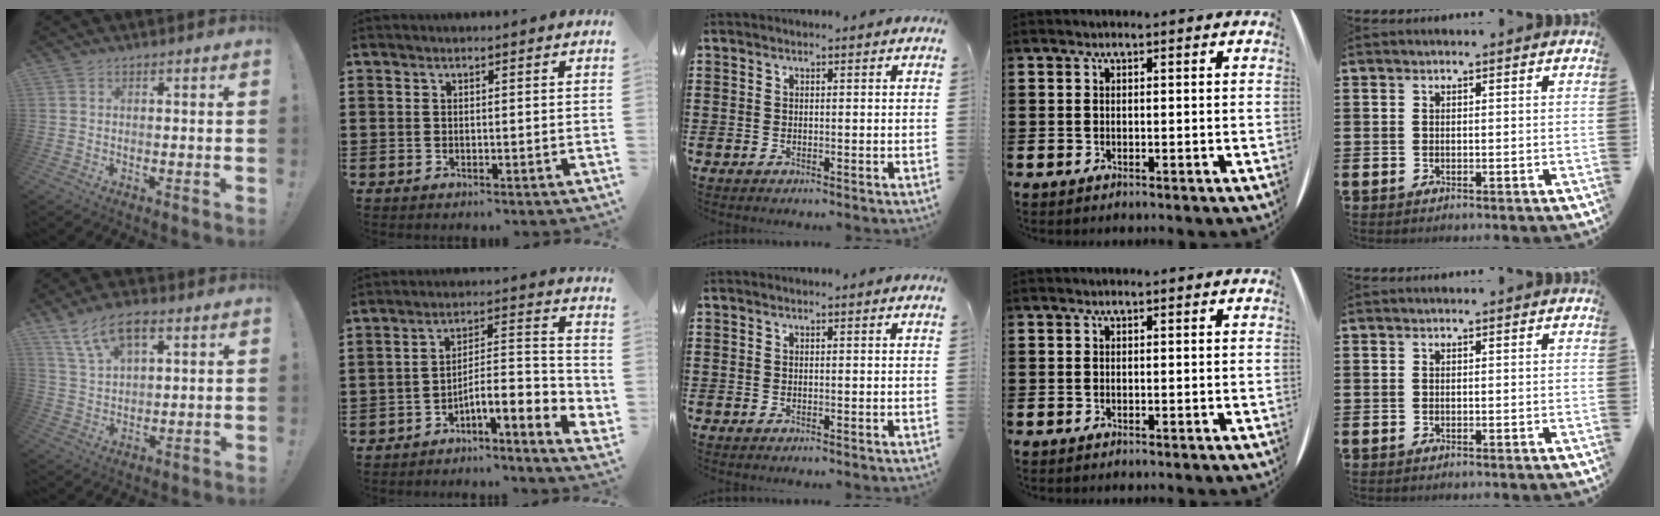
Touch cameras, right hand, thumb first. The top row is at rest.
{"thumb": {"total": 10.3, "force": [5.5, 5.2, 7.1], "torque": [-0.129, -0.006, 0.106]}, "index": {"total": 6.1, "force": [-4.1, 0.9, 4.4], "torque": [-0.076, -0.017, -0.081]}}